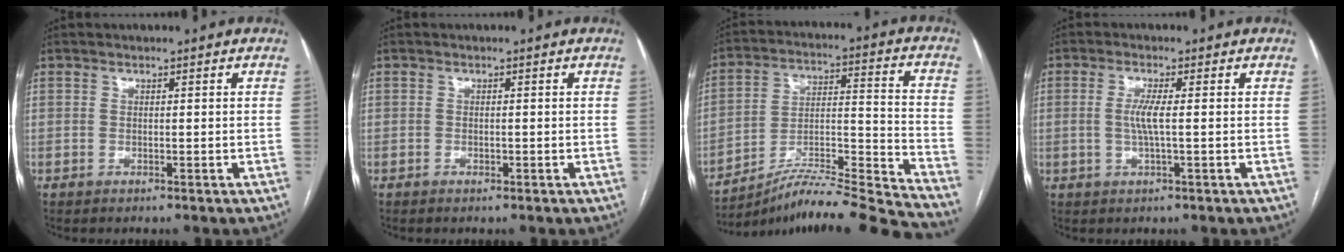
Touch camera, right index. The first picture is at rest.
{"total": 0.6, "force": [-0.3, 0.4, 0.3], "torque": [-0.005, 0.001, -0.002]}
{"total": 21.4, "force": [-19.8, -2.5, 7.9], "torque": [-0.119, 0.000, -0.319]}
{"total": 3.4, "force": [0.0, 0.3, 3.3], "torque": [-0.073, -0.001, 0.001]}